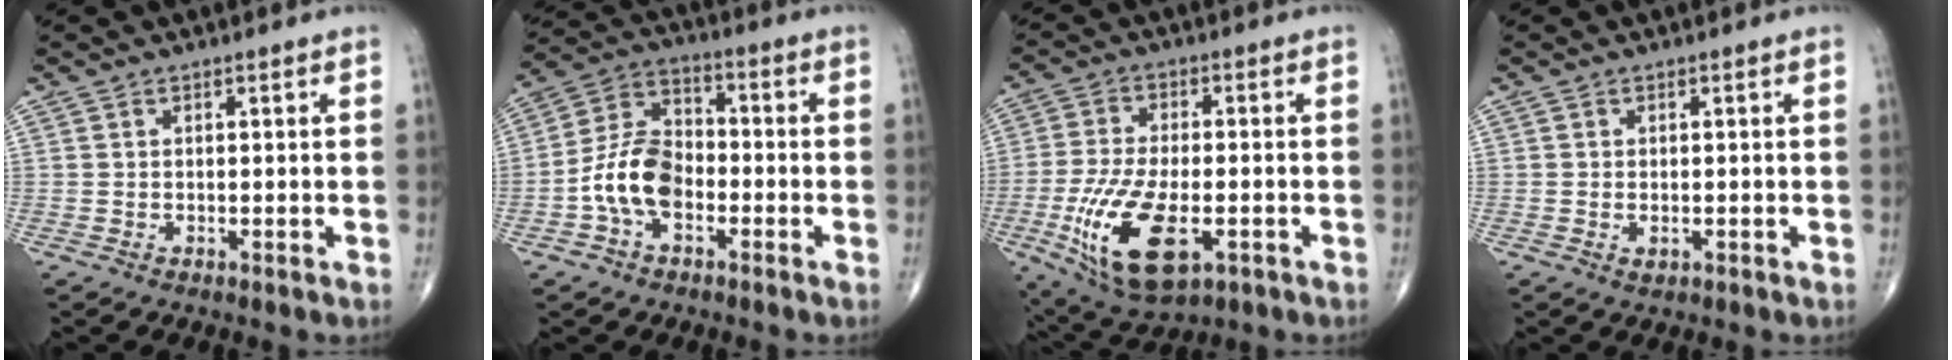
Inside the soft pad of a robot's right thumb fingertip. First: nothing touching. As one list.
[{"total": 10.7, "force": [-3.3, 6.8, 7.6], "torque": [-0.138, 0.038, -0.071]}, {"total": 16.2, "force": [-5.1, 7.4, 13.5], "torque": [-0.268, -0.002, -0.079]}, {"total": 1.3, "force": [-0.3, 0.7, 1.0], "torque": [-0.017, -0.003, -0.002]}]